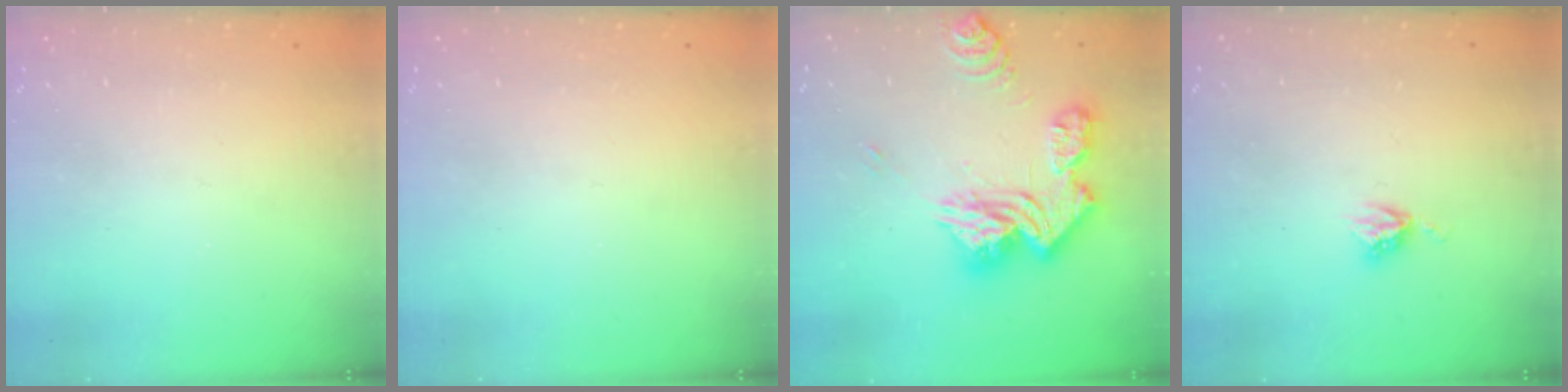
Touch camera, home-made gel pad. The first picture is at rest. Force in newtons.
{"total": 0.0}
{"total": 18.7, "press": 18.6, "slide": 1.9}
{"total": 4.4, "press": 4.4, "slide": 0.1}